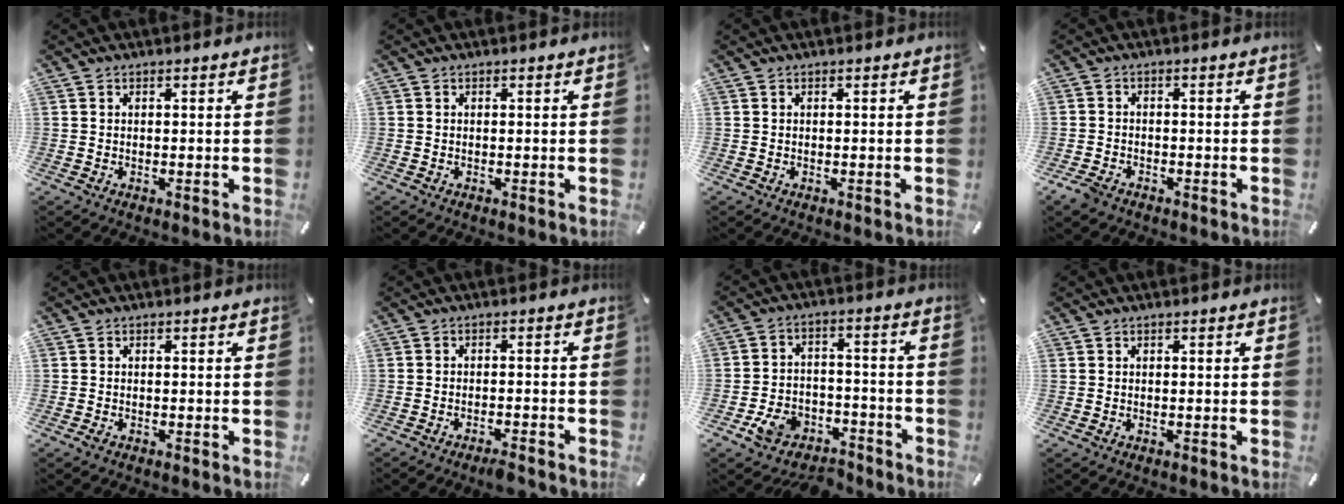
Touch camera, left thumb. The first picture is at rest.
{"total": 0.0}
{"total": 0.0}
{"total": 3.0, "force": [-2.3, 1.6, 1.2], "torque": [-0.039, 0.006, -0.051]}
{"total": 0.7, "force": [-0.4, 0.5, 0.2], "torque": [-0.003, 0.001, -0.009]}
{"total": 2.9, "force": [-2.5, 0.4, 1.4], "torque": [-0.022, 0.012, -0.046]}
{"total": 8.3, "force": [-5.8, 5.4, 2.5], "torque": [-0.038, 0.048, -0.101]}
{"total": 0.0}